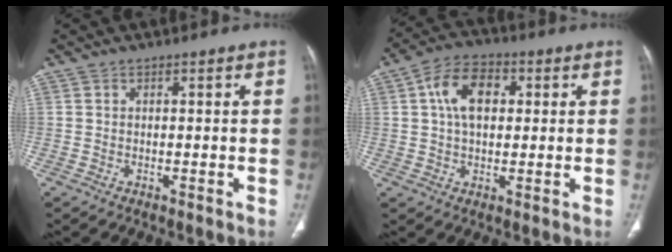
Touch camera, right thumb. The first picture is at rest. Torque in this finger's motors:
{"motor_torque": [0.15, 0.15, 1.07, 0.10, 0.28]}